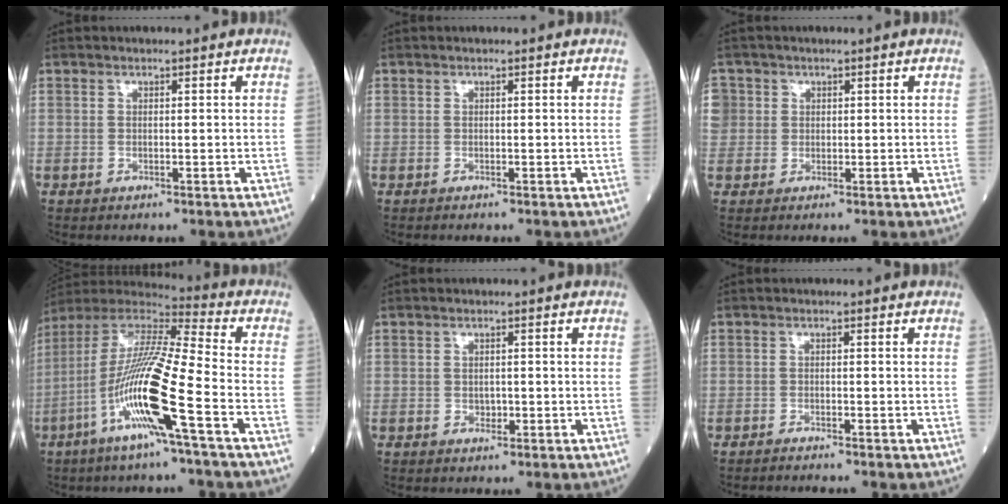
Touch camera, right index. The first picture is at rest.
{"total": 0.0}
{"total": 3.3, "force": [0.6, 3.2, 0.2], "torque": [0.005, 0.015, 0.013]}
{"total": 17.0, "force": [-6.2, 0.0, 15.8], "torque": [-0.323, -0.010, -0.127]}
{"total": 0.9, "force": [-0.2, 0.7, 0.6], "torque": [-0.011, -0.001, -0.002]}
{"total": 2.0, "force": [-1.9, -0.2, 0.5], "torque": [-0.009, -0.002, -0.026]}